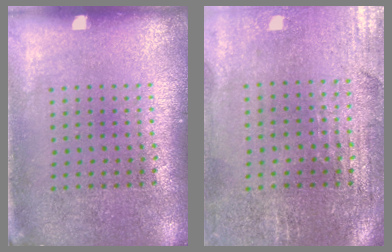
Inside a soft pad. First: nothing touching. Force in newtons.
{"total": 0.8, "press": 0.7, "slide": 0.5}